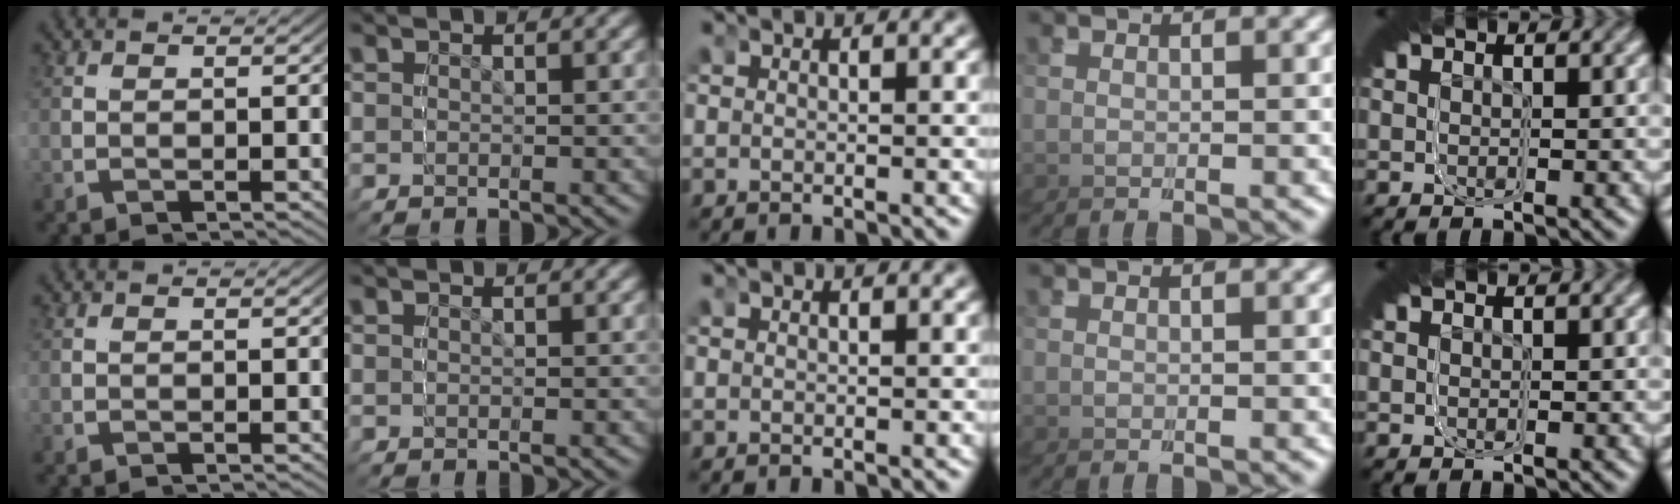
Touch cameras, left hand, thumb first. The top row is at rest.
{}